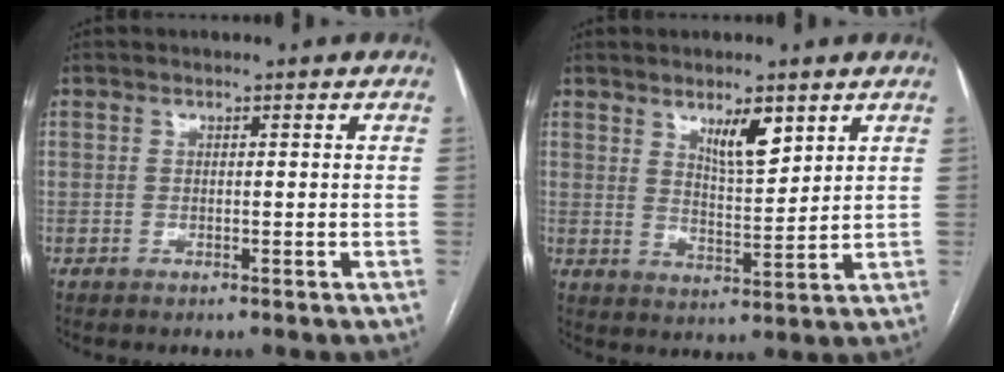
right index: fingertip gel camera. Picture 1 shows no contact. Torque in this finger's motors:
{"motor_torque": [0.26, 0.18, 0.13, 0.07]}